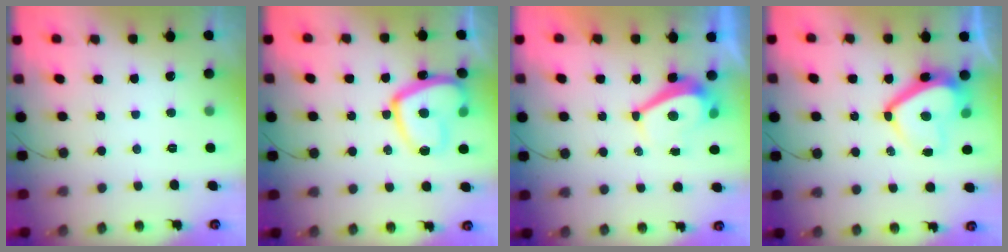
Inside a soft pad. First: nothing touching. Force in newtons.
{"total": 15.9, "press": 15.8, "slide": 1.5}
{"total": 5.1, "press": 5.1, "slide": 0.5}
{"total": 12.1, "press": 12.0, "slide": 1.0}